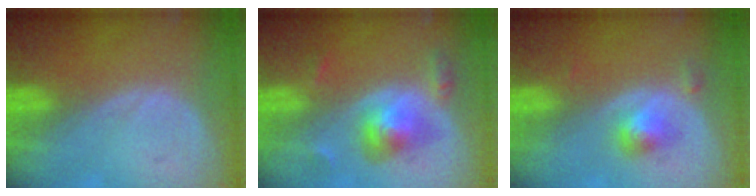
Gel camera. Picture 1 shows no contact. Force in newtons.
{"total": 5.9, "press": 5.5, "slide": 2.1}
{"total": 3.1, "press": 3.1, "slide": 0.2}